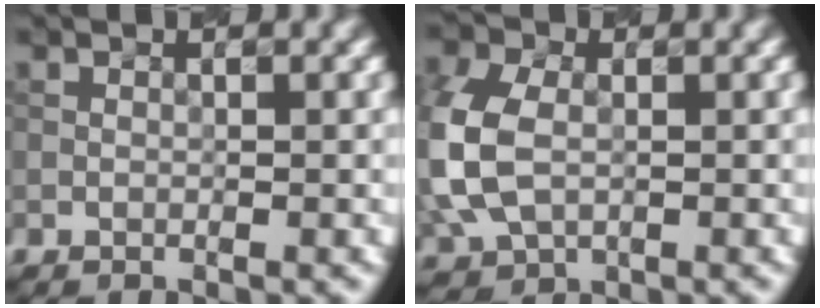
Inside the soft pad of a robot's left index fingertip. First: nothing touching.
{"total": 7.9, "force": [-0.5, 5.6, 5.5], "torque": [-0.163, -0.002, -0.015]}